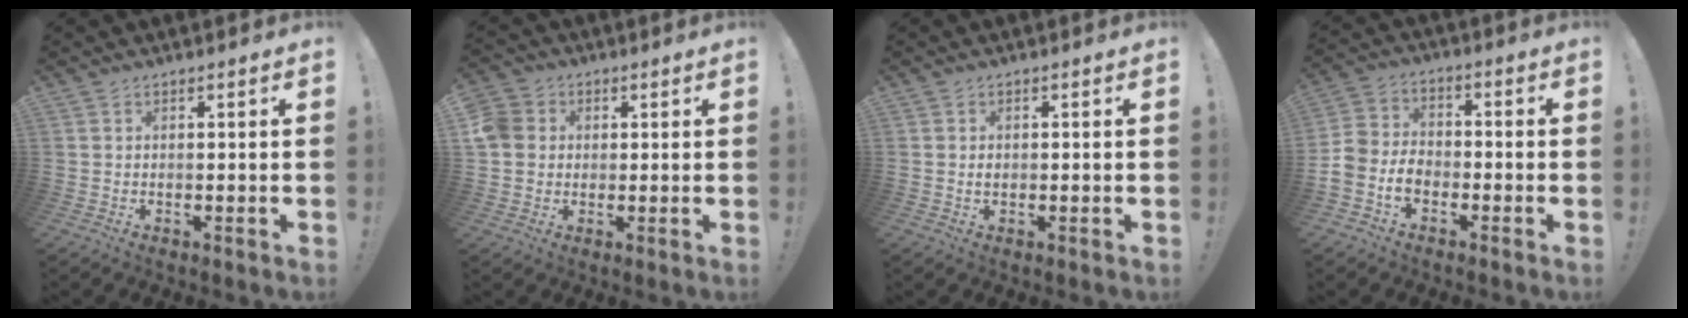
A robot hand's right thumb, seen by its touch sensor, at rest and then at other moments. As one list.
[{"total": 11.1, "force": [0.4, 10.0, 4.7], "torque": [-0.078, 0.019, 0.013]}, {"total": 0.9, "force": [0.1, 0.8, 0.5], "torque": [-0.009, 0.005, 0.000]}, {"total": 8.3, "force": [-4.5, 5.9, 3.7], "torque": [-0.070, 0.022, -0.081]}]